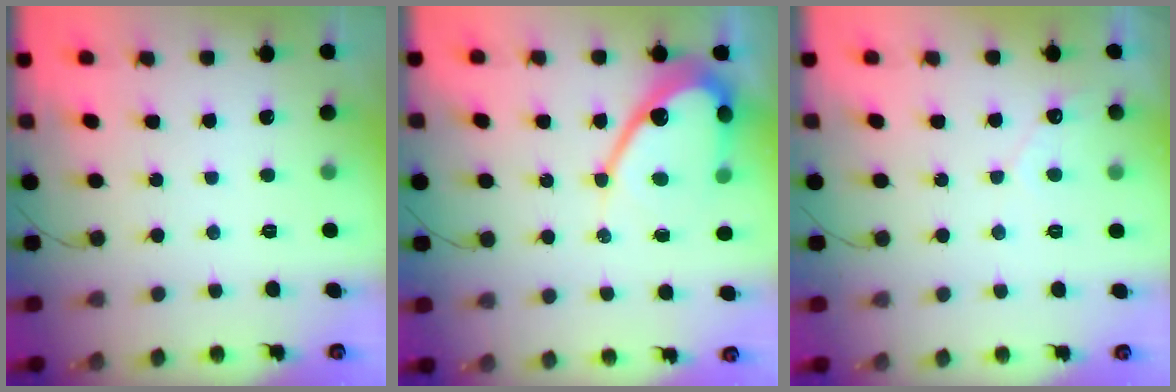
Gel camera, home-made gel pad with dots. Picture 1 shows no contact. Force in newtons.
{"total": 12.7, "press": 12.7, "slide": 0.9}
{"total": 2.8, "press": 2.8, "slide": 0.1}